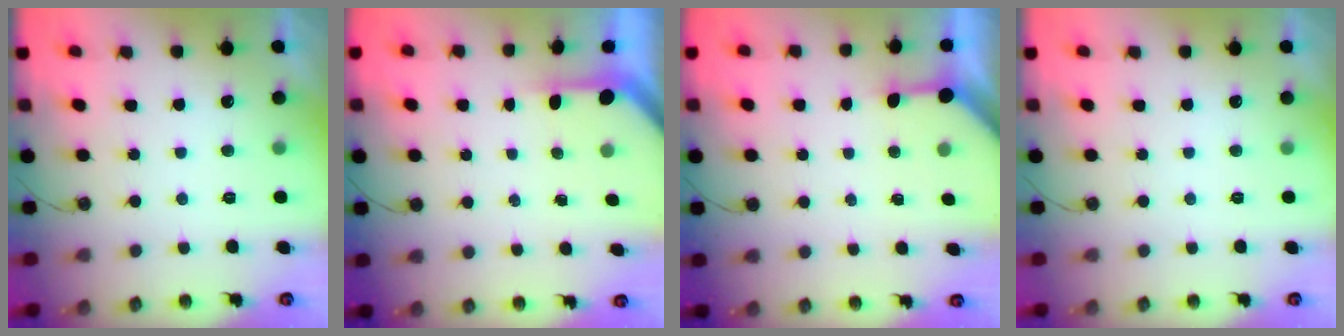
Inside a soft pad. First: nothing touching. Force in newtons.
{"total": 2.8, "press": 2.8, "slide": 0.2}
{"total": 3.6, "press": 3.6, "slide": 0.4}
{"total": 0.0}